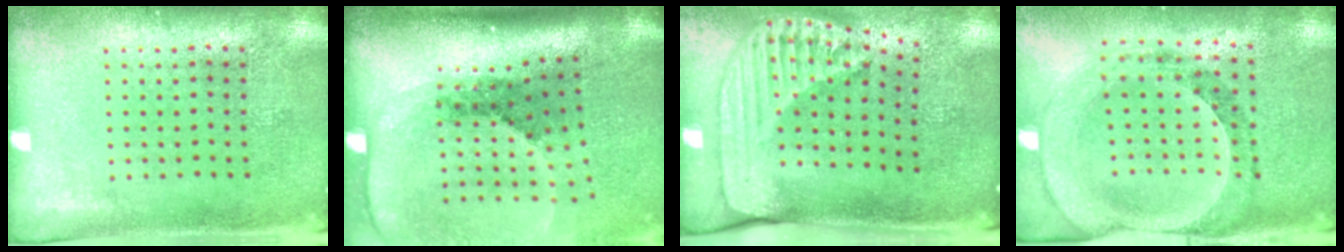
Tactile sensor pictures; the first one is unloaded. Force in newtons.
{"total": 2.8, "press": 1.9, "slide": 2.0}
{"total": 2.5, "press": 1.8, "slide": 1.7}
{"total": 1.4, "press": 1.4, "slide": 0.3}